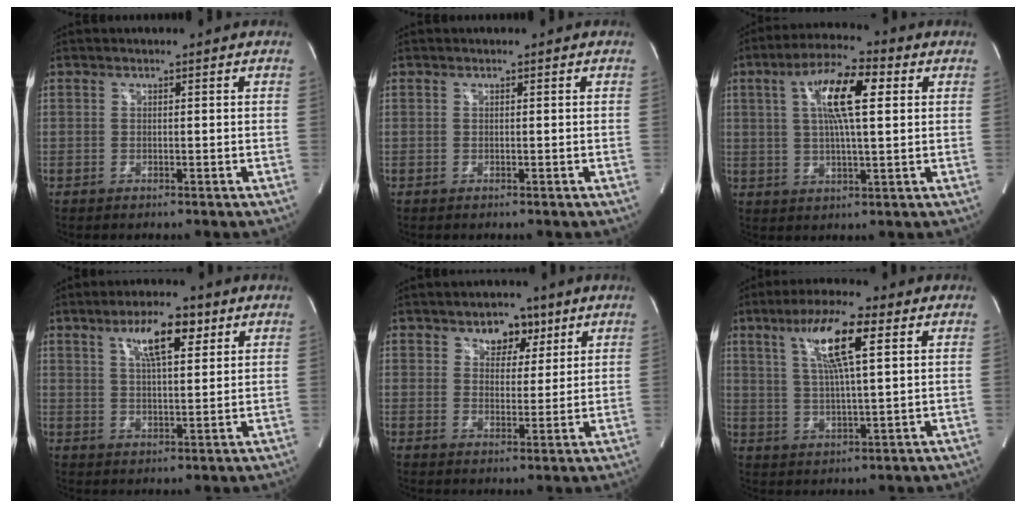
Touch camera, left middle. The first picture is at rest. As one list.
[{"total": 0.0}, {"total": 11.0, "force": [3.2, 1.9, 10.4], "torque": [-0.196, 0.016, 0.053]}, {"total": 8.0, "force": [4.1, 1.9, 6.6], "torque": [-0.122, 0.006, 0.071]}, {"total": 5.2, "force": [3.1, 3.4, 2.4], "torque": [-0.030, 0.007, 0.049]}, {"total": 10.4, "force": [4.4, 0.8, 9.4], "torque": [-0.178, 0.010, 0.079]}]